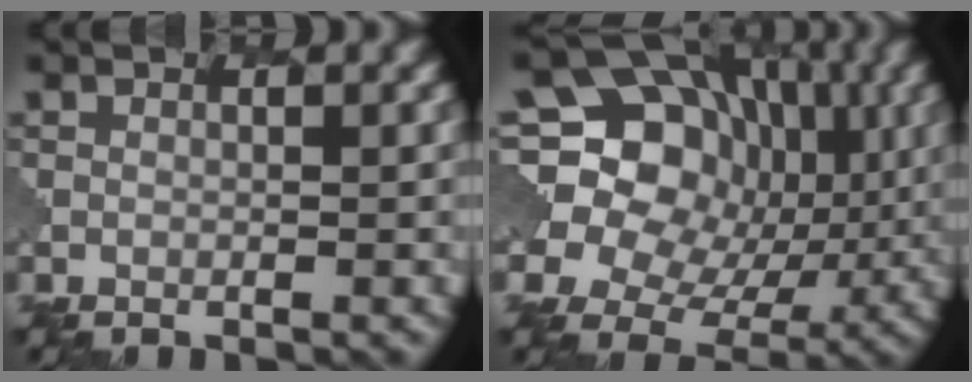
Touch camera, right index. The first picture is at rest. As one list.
[{"total": 17.7, "force": [4.0, 15.0, 8.5], "torque": [-0.182, 0.039, 0.058]}]